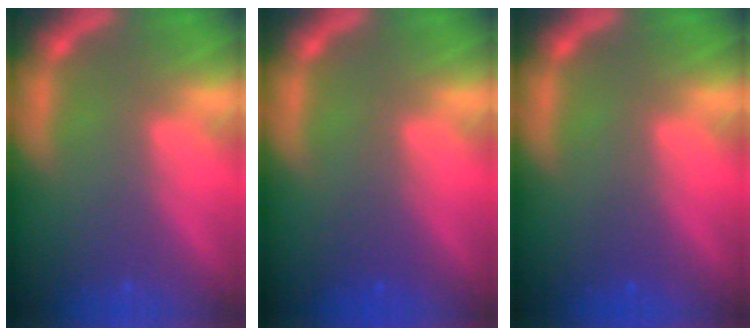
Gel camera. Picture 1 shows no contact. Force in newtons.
{"total": 1.5}
{"total": 1.0}